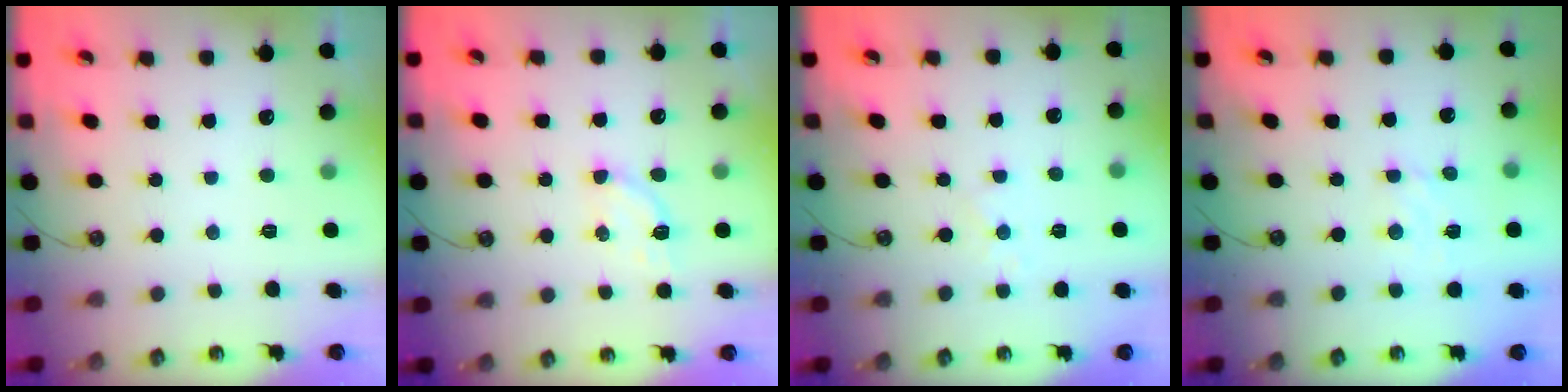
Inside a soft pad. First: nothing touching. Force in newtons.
{"total": 3.1, "press": 3.1, "slide": 0.5}
{"total": 4.6, "press": 4.6, "slide": 0.6}
{"total": 3.6, "press": 3.6, "slide": 0.2}